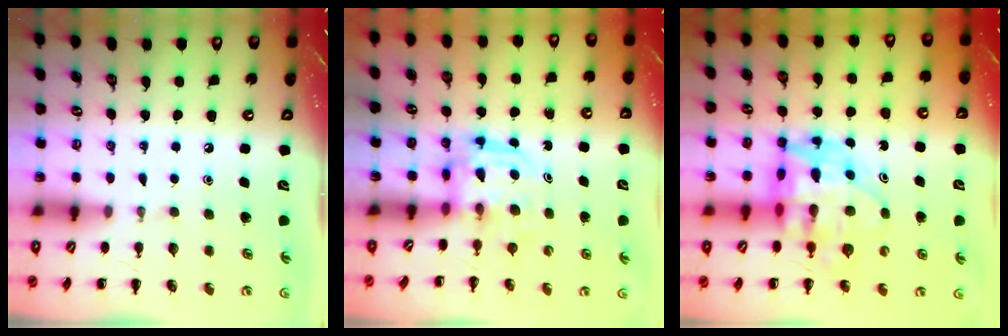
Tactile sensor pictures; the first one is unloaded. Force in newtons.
{"total": 3.2, "press": 3.2, "slide": 0.2}
{"total": 13.6, "press": 13.0, "slide": 4.0}